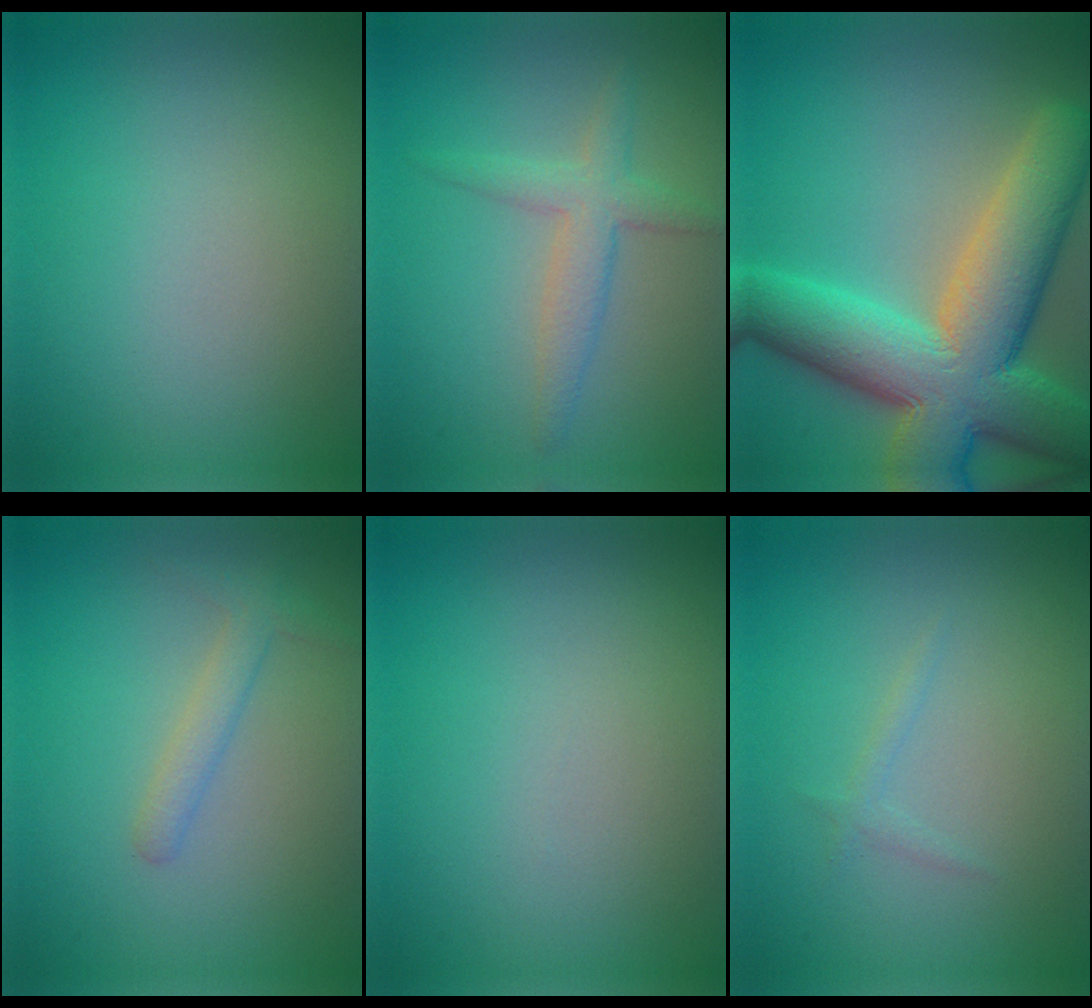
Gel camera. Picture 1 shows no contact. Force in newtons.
{"total": 2.8, "press": 2.8, "slide": 0.1}
{"total": 12.8, "press": 12.8, "slide": 0.7}
{"total": 1.8, "press": 1.8, "slide": 0.0}
{"total": 0.0}
{"total": 0.7, "press": 0.7, "slide": 0.1}